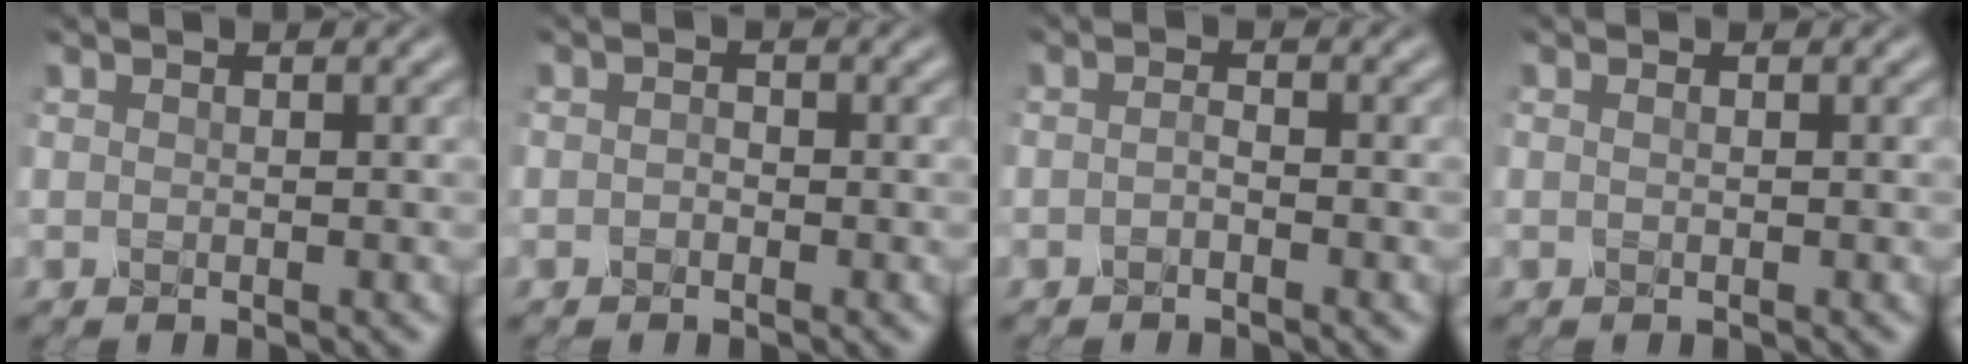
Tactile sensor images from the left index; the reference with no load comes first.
{"total": 0.9, "force": [-0.6, 0.6, 0.2], "torque": [-0.002, 0.001, -0.017]}
{"total": 0.9, "force": [-0.8, 0.3, 0.4], "torque": [-0.010, 0.002, -0.018]}
{"total": 0.0}